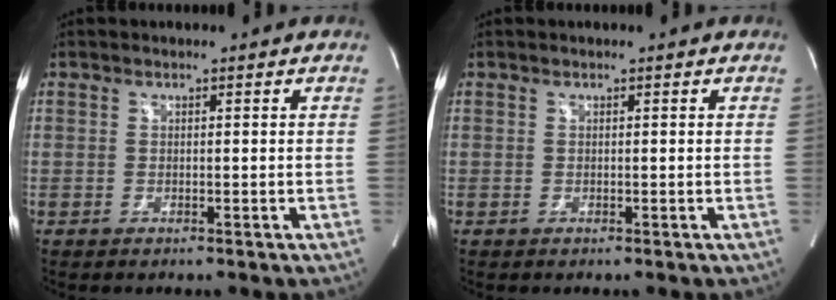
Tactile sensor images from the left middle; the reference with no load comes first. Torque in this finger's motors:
{"motor_torque": [0.12, 0.03, -0.06, -0.01]}